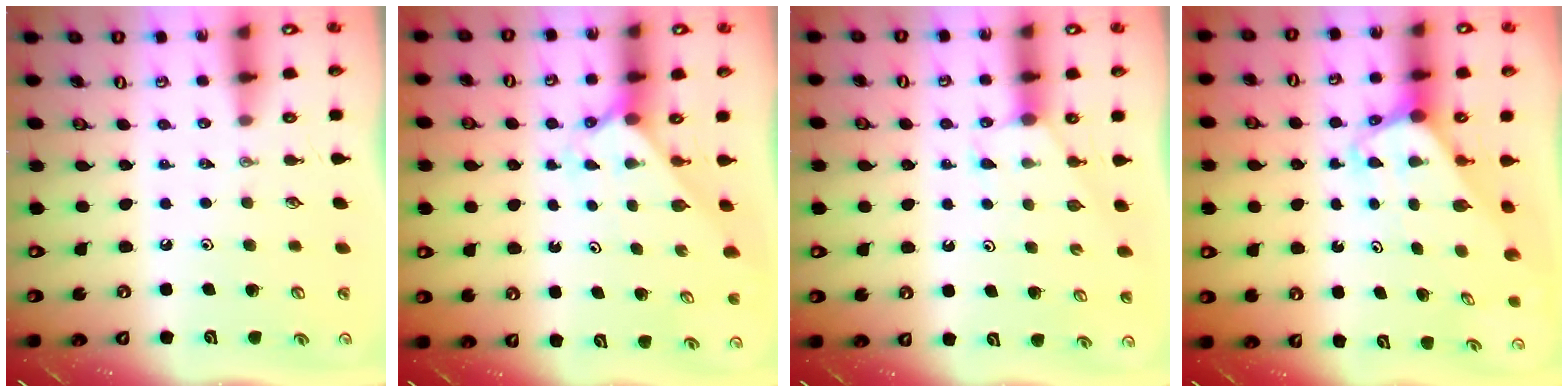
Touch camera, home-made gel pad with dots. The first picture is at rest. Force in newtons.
{"total": 2.0, "press": 2.0, "slide": 0.2}
{"total": 2.9, "press": 2.9, "slide": 0.3}
{"total": 2.5, "press": 2.5, "slide": 0.2}